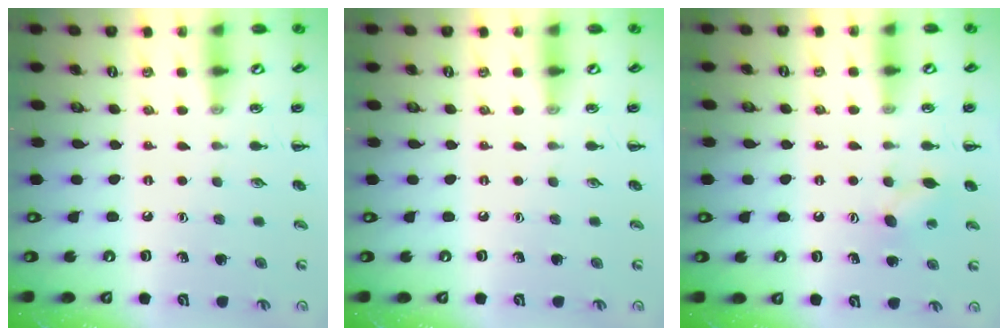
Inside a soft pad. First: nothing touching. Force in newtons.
{"total": 0.0}
{"total": 6.7, "press": 6.5, "slide": 1.5}